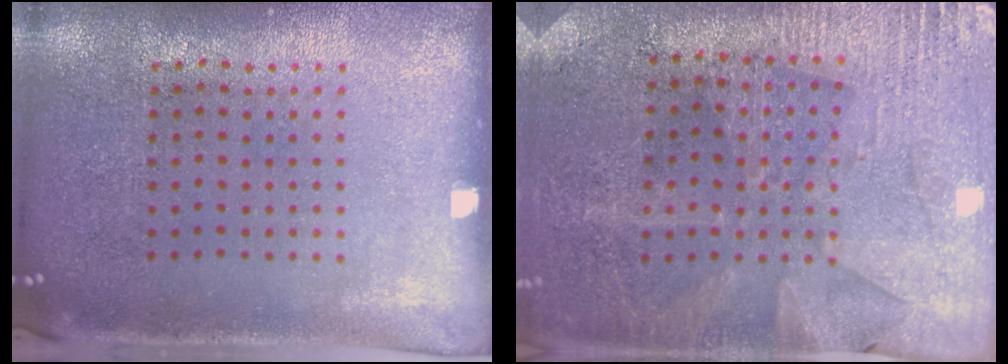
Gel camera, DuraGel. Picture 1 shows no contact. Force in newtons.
{"total": 2.8, "press": 2.7, "slide": 0.6}